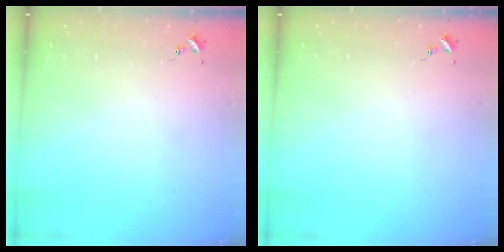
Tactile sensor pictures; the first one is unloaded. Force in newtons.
{"total": 0.0}